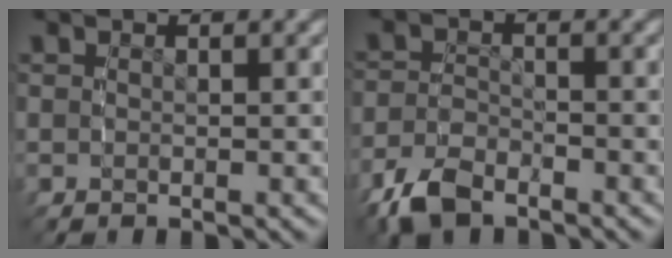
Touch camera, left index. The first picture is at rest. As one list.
[{"total": 3.2, "force": [-2.6, 1.3, 1.4], "torque": [-0.030, -0.005, -0.045]}]